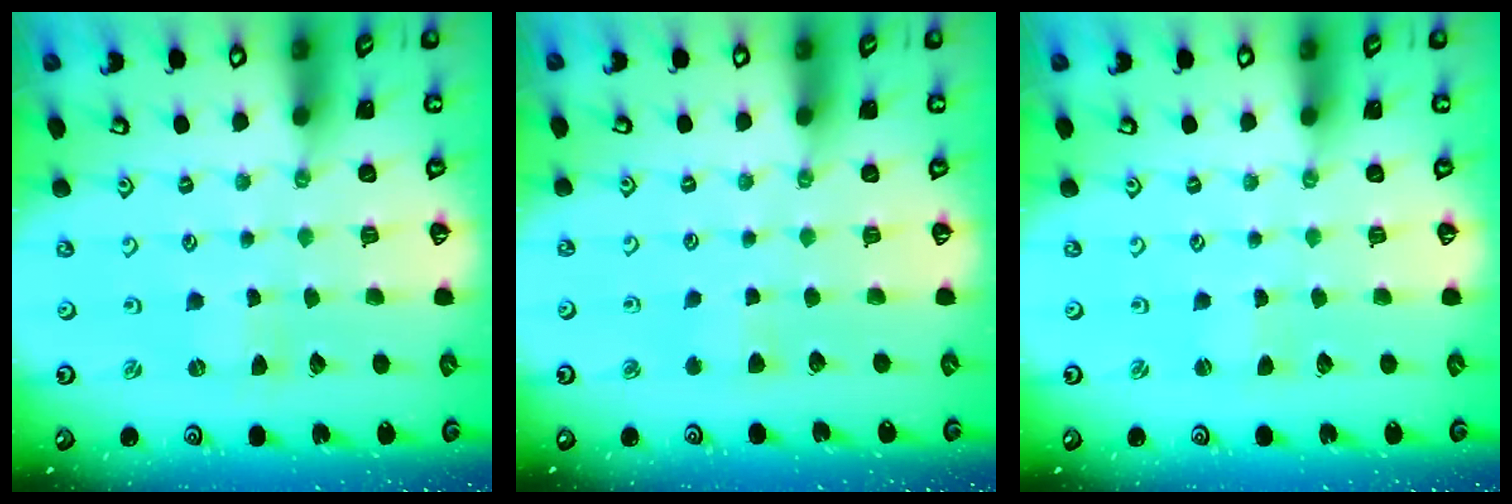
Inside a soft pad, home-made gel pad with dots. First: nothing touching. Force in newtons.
{"total": 2.8, "press": 2.7, "slide": 0.5}
{"total": 0.0}